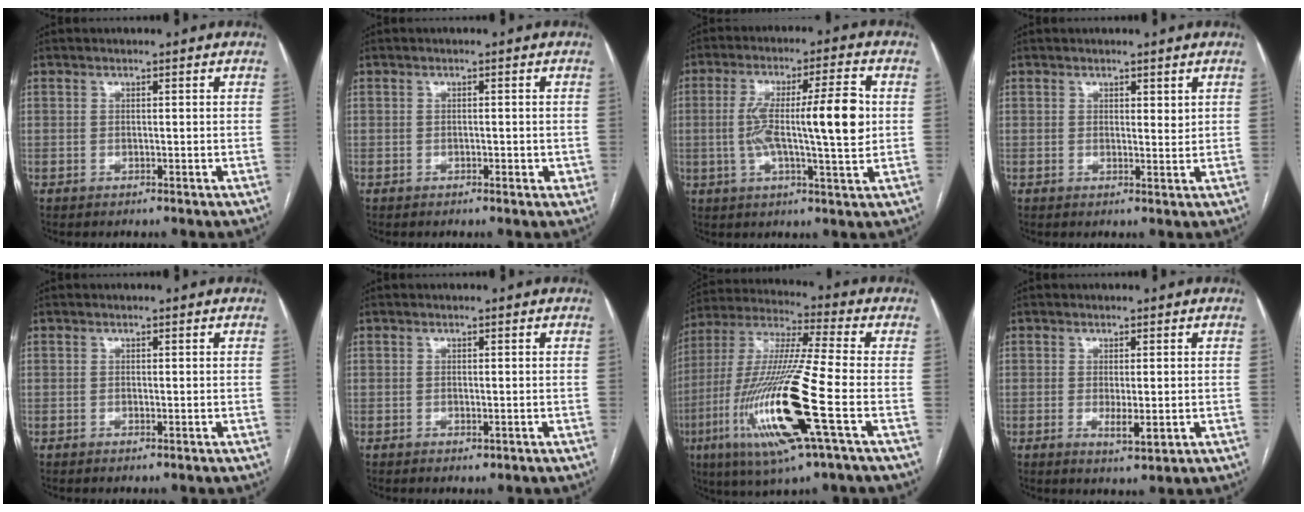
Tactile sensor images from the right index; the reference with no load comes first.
{"total": 1.7, "force": [-0.4, 1.1, 1.3], "torque": [-0.016, 0.002, -0.003]}
{"total": 13.5, "force": [0.5, 1.3, 13.5], "torque": [-0.228, 0.015, 0.006]}
{"total": 1.5, "force": [0.9, 0.6, 1.0], "torque": [-0.012, -0.007, 0.015]}
{"total": 0.0}
{"total": 0.9, "force": [-0.5, 0.5, 0.6], "torque": [-0.007, -0.001, -0.003]}
{"total": 20.6, "force": [-6.6, 0.8, 19.5], "torque": [-0.427, -0.029, -0.128]}
{"total": 3.4, "force": [-0.7, 1.0, 3.2], "torque": [-0.052, -0.006, -0.007]}